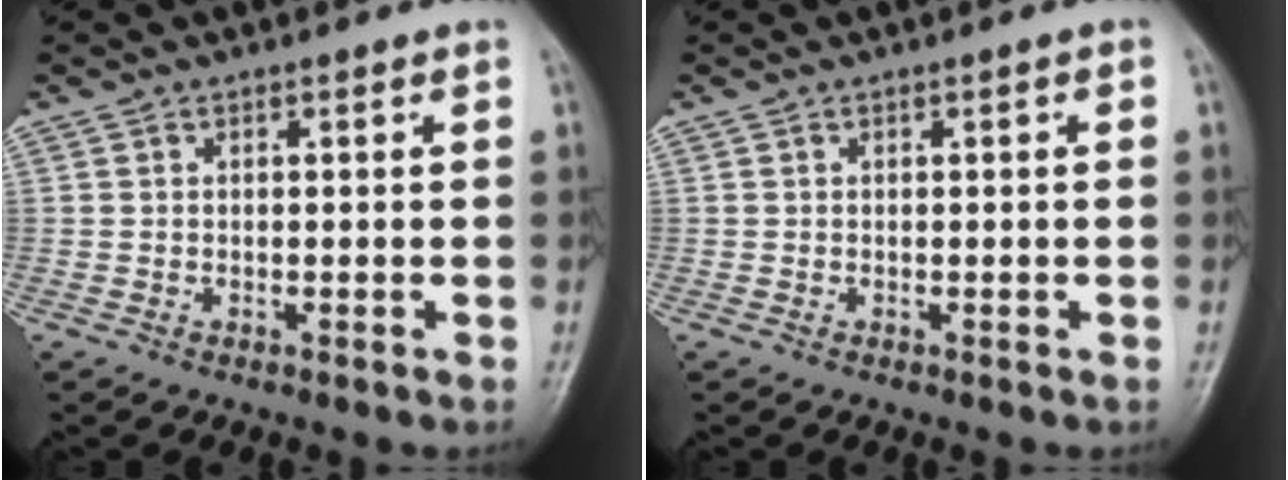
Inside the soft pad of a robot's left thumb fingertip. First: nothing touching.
{"total": 0.5, "force": [0.1, 0.2, 0.5], "torque": [-0.008, 0.001, 0.002]}